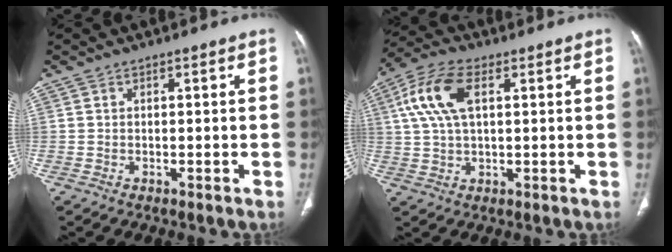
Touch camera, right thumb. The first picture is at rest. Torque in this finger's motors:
{"motor_torque": [0.07, 0.16, 0.39, -0.01, 0.12]}